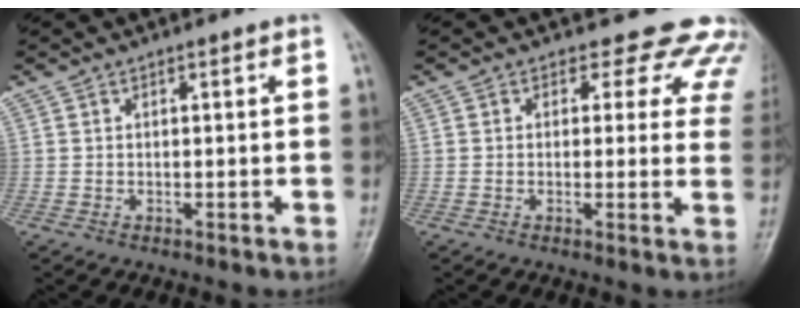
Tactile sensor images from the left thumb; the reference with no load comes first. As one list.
[{"total": 10.1, "force": [8.2, 5.6, 2.1], "torque": [0.033, -0.030, 0.059]}]